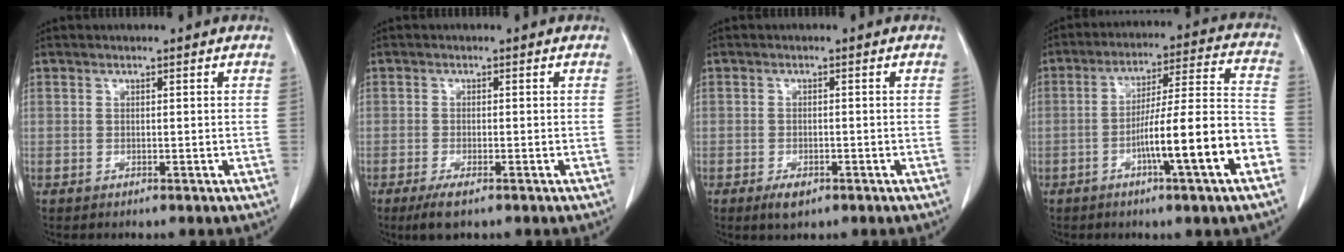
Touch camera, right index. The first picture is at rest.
{"total": 3.5, "force": [-2.3, 0.7, 2.6], "torque": [-0.051, -0.007, -0.037]}
{"total": 2.7, "force": [-1.6, 1.2, 1.8], "torque": [-0.031, 0.000, -0.020]}
{"total": 14.6, "force": [-5.7, 0.0, 13.5], "torque": [-0.214, 0.011, -0.090]}